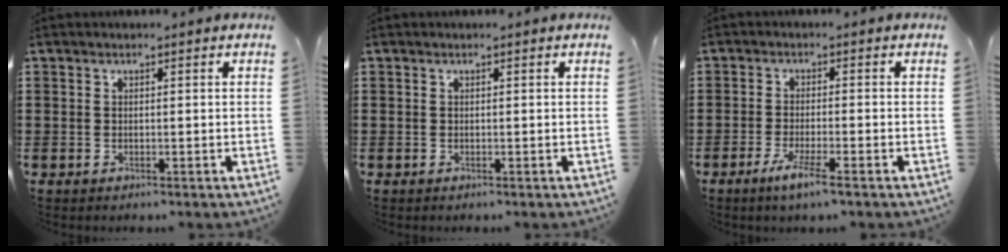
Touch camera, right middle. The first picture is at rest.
{"total": 0.0}
{"total": 3.9, "force": [-2.4, -0.1, 3.1], "torque": [-0.064, -0.010, -0.046]}